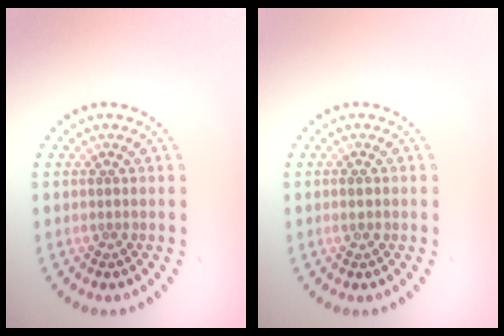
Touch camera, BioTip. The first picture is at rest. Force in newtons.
{"total": 1.1, "press": 1.1, "slide": 0.1}